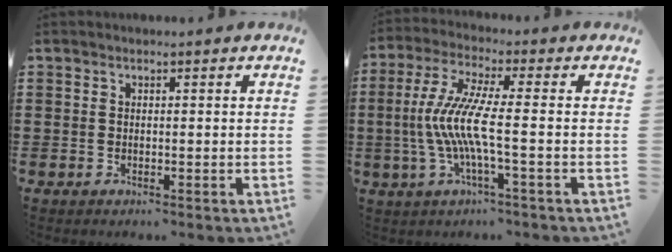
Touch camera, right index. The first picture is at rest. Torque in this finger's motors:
{"motor_torque": [1.44, -0.70, 1.05, 0.21]}